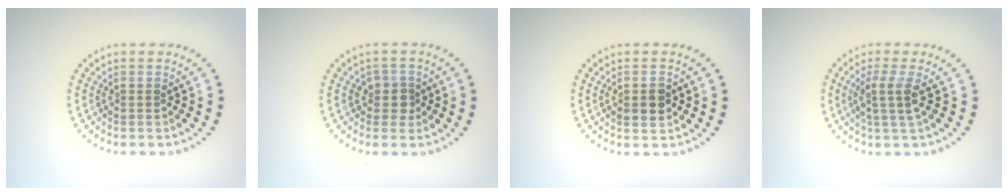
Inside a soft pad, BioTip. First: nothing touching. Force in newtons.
{"total": 1.9, "press": 1.6, "slide": 1.1}
{"total": 2.2, "press": 2.2, "slide": 0.2}
{"total": 2.6, "press": 2.0, "slide": 1.6}